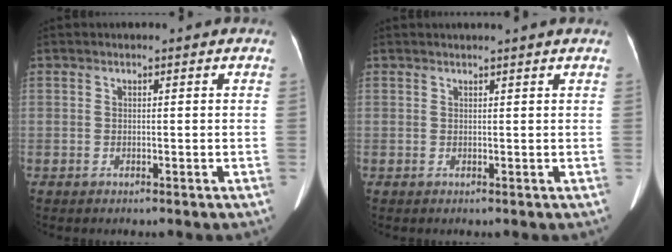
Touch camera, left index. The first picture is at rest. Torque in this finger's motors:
{"motor_torque": [0.24, -0.43, 0.07, 0.04]}